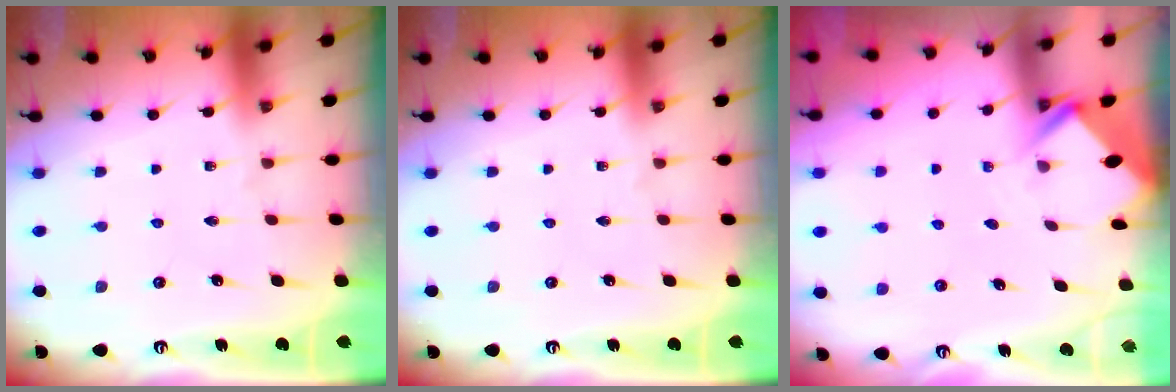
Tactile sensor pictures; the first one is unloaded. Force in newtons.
{"total": 0.0}
{"total": 2.7, "press": 2.7, "slide": 0.2}